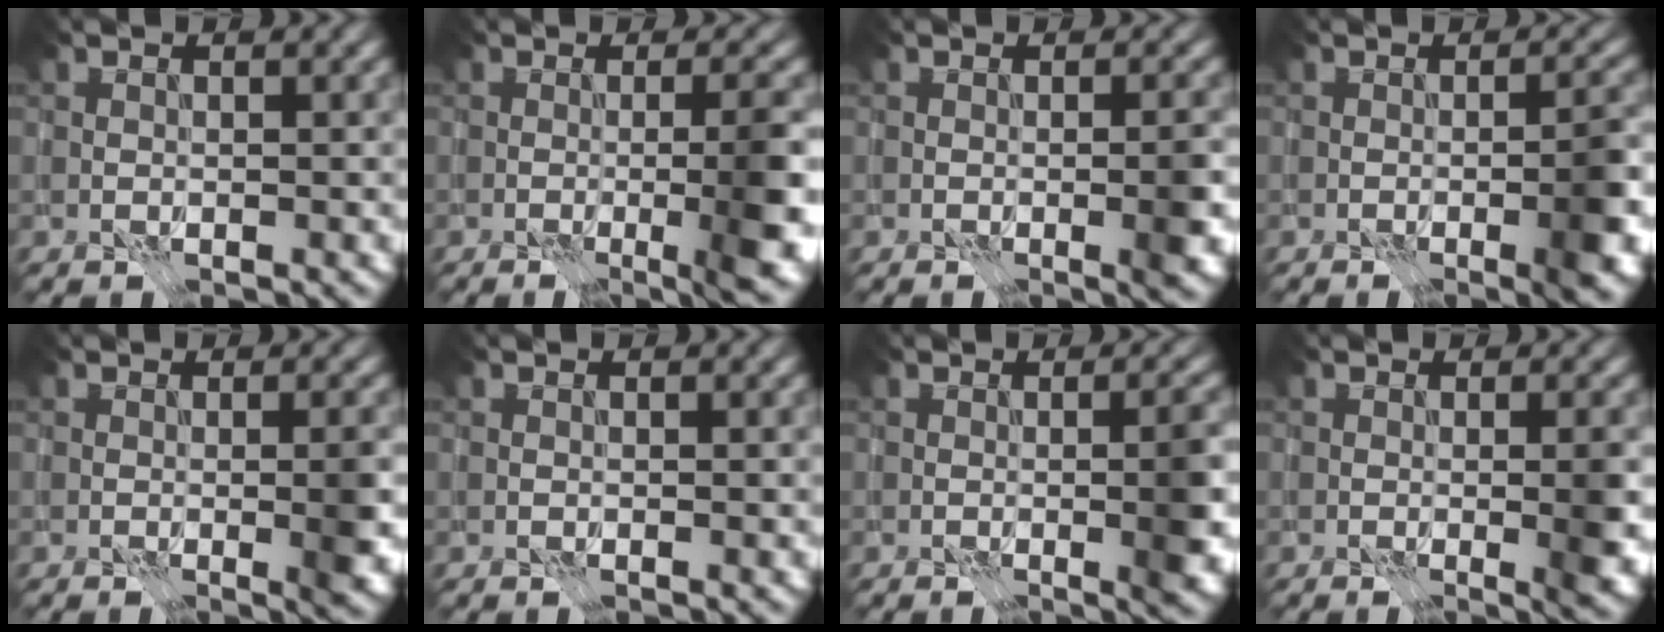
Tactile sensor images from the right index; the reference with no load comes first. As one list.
[{"total": 8.0, "force": [-2.1, 2.1, 7.4], "torque": [-0.083, -0.001, -0.026]}, {"total": 2.9, "force": [-0.7, 0.5, 2.7], "torque": [-0.037, 0.004, -0.014]}, {"total": 4.8, "force": [-1.6, 1.1, 4.4], "torque": [-0.061, 0.005, -0.027]}, {"total": 3.3, "force": [-0.5, 0.6, 3.2], "torque": [-0.044, 0.000, -0.008]}, {"total": 0.0}, {"total": 4.6, "force": [-0.6, 1.1, 4.4], "torque": [-0.057, 0.003, -0.011]}, {"total": 3.9, "force": [-0.5, 0.8, 3.8], "torque": [-0.051, -0.001, -0.007]}]